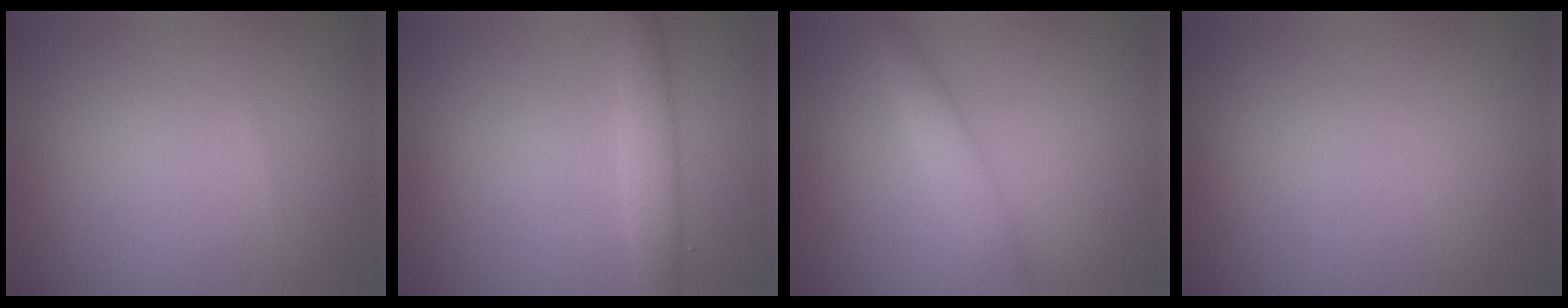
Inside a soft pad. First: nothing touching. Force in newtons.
{"total": 2.5, "press": 2.5, "slide": 0.2}
{"total": 2.3, "press": 2.3, "slide": 0.1}
{"total": 0.0}